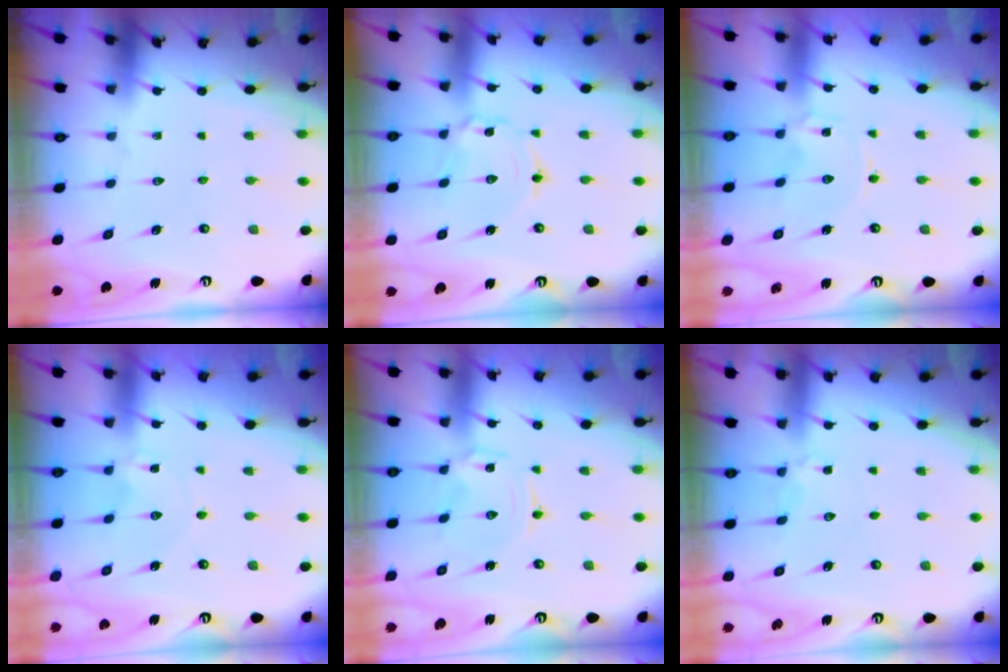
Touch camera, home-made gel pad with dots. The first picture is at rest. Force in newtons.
{"total": 2.2, "press": 2.2, "slide": 0.3}
{"total": 0.0}
{"total": 1.5, "press": 1.4, "slide": 0.2}
{"total": 1.2, "press": 1.2, "slide": 0.1}
{"total": 2.9, "press": 2.9, "slide": 0.6}